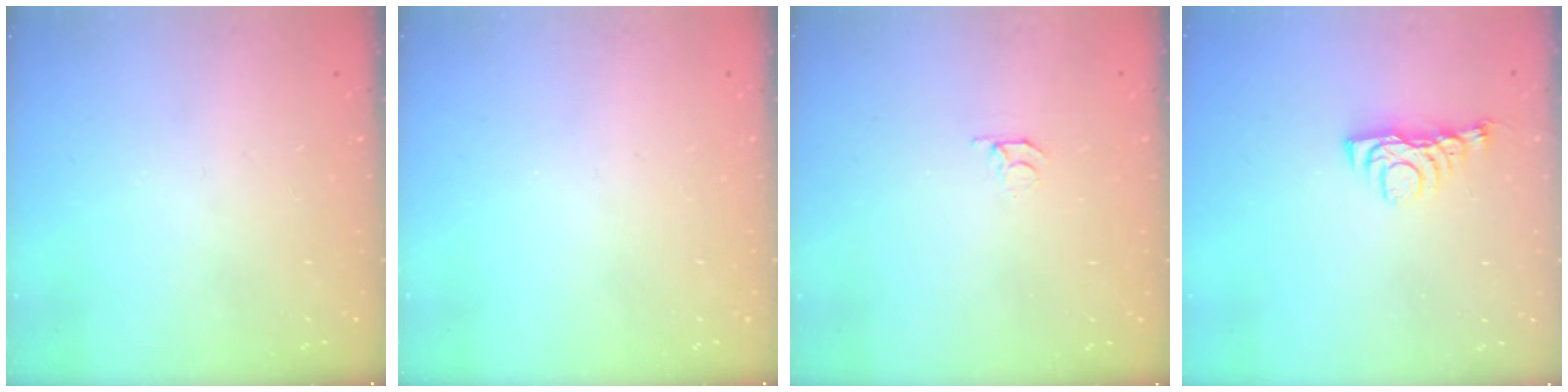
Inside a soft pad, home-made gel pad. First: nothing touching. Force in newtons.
{"total": 0.0}
{"total": 3.0, "press": 3.0, "slide": 0.3}
{"total": 5.4, "press": 5.3, "slide": 0.8}